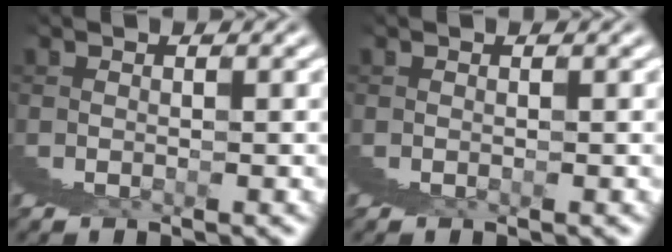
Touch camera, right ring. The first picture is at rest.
{"total": 0.0}